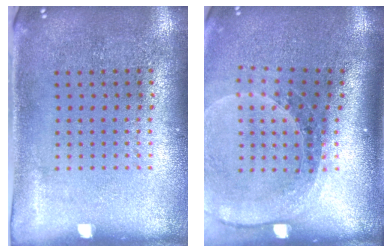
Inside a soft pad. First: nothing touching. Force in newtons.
{"total": 1.8, "press": 1.6, "slide": 0.7}